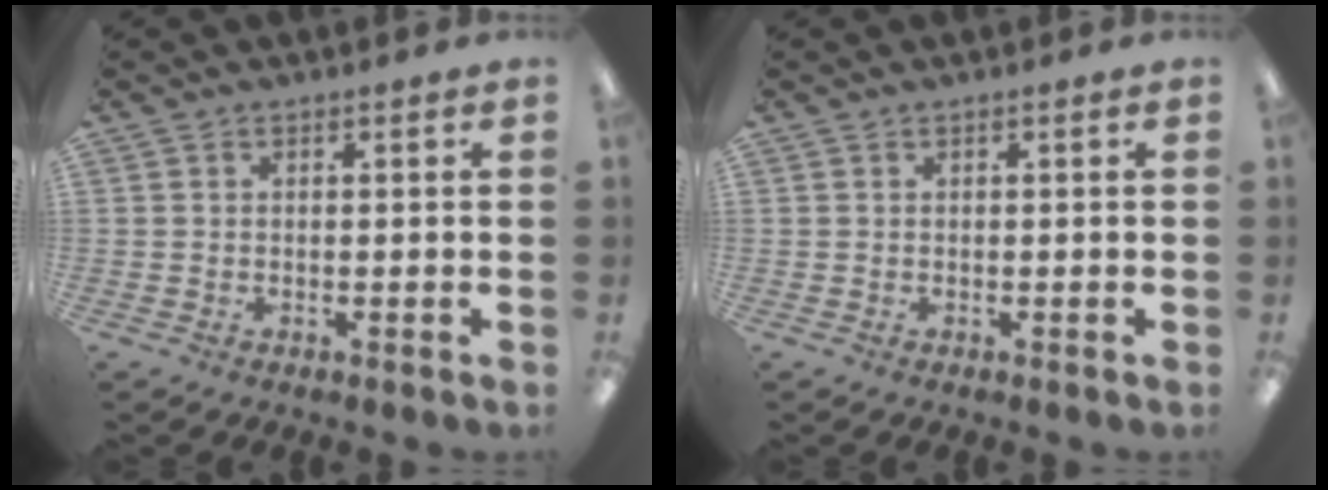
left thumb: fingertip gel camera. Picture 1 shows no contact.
{"total": 0.0}